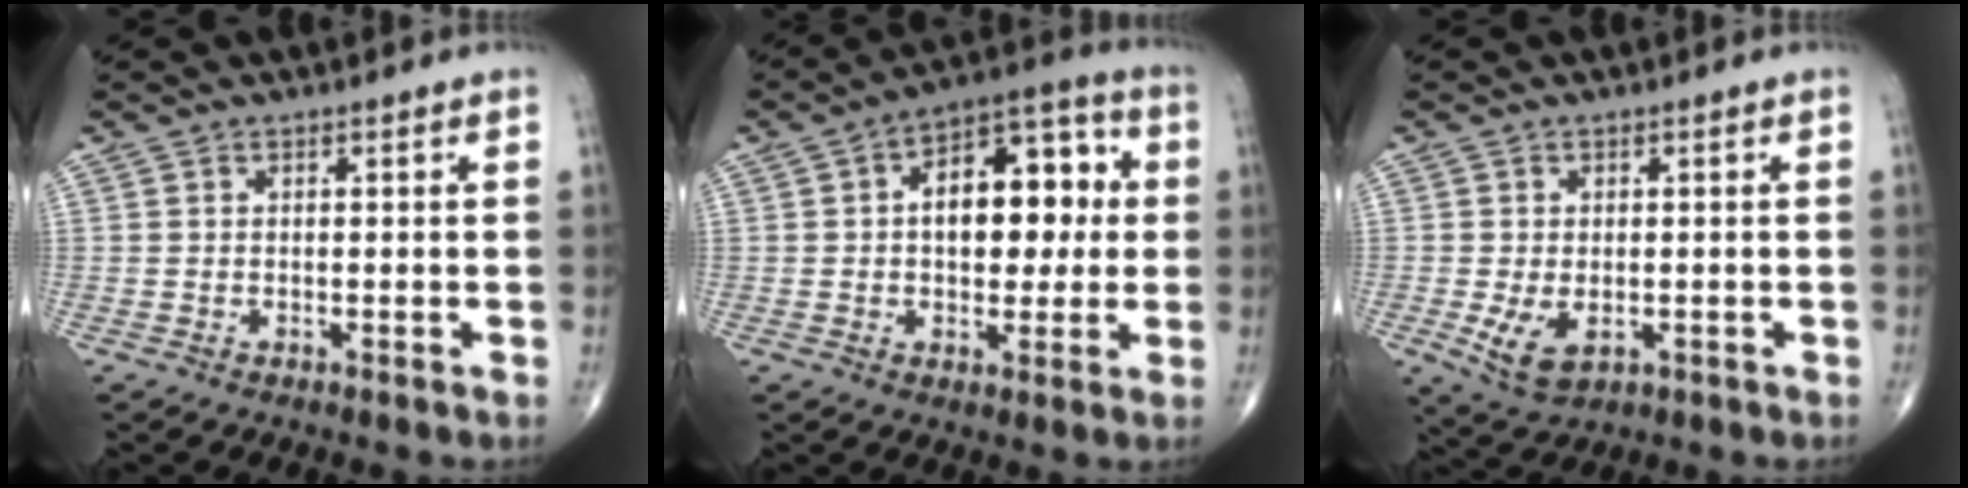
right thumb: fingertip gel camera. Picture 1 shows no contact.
{"total": 15.0, "force": [1.6, 8.7, 12.1], "torque": [-0.134, 0.027, 0.016]}
{"total": 5.6, "force": [-1.3, 3.4, 4.3], "torque": [-0.079, -0.011, -0.012]}